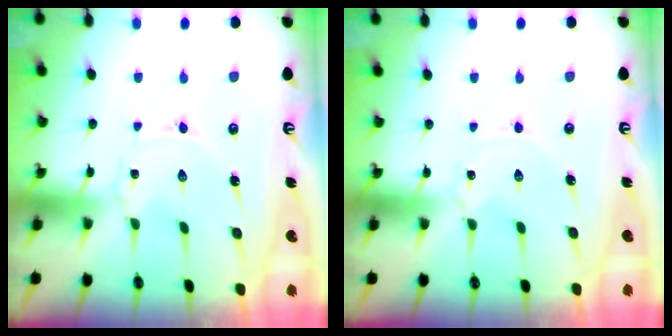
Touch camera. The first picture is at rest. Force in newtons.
{"total": 0.0}